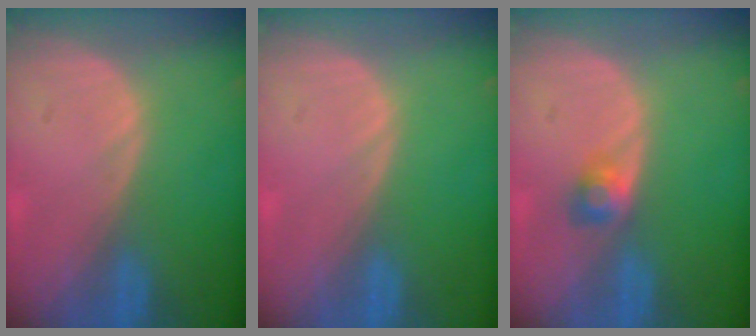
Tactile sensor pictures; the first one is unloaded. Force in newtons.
{"total": 0.0}
{"total": 2.4, "press": 2.3, "slide": 0.9}